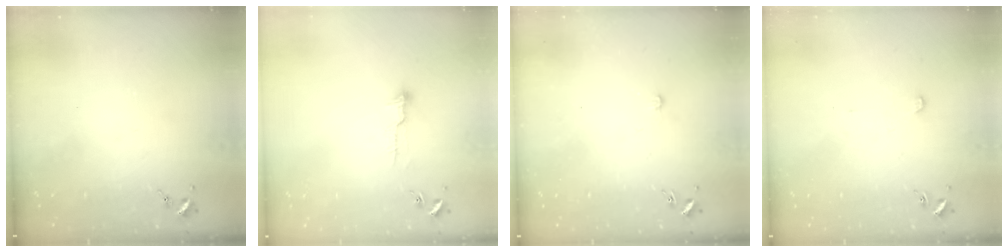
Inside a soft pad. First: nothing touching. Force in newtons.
{"total": 7.3, "press": 7.3, "slide": 0.7}
{"total": 4.9, "press": 4.9, "slide": 0.6}
{"total": 2.5, "press": 2.5, "slide": 0.1}